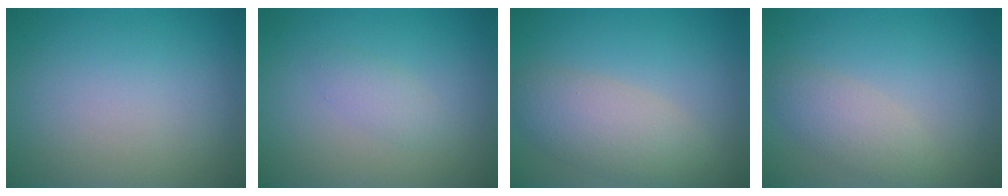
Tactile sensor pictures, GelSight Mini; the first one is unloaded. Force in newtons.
{"total": 1.3, "press": 1.3, "slide": 0.1}
{"total": 4.6, "press": 4.6, "slide": 0.2}
{"total": 2.8, "press": 2.8, "slide": 0.2}